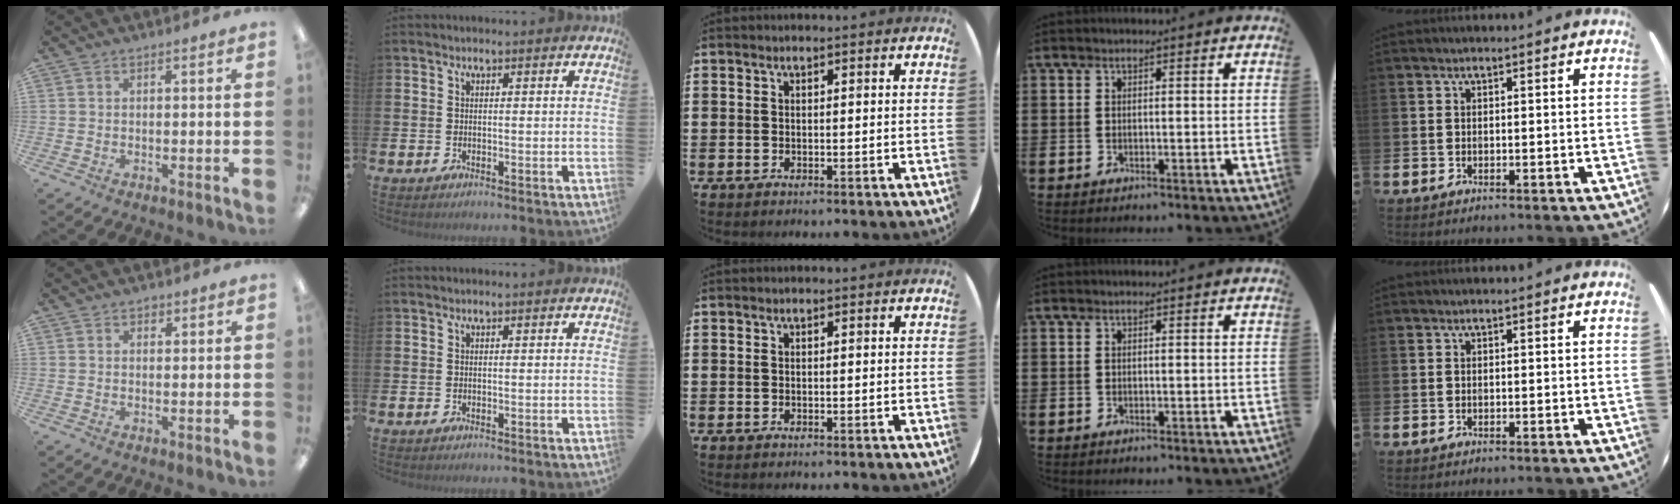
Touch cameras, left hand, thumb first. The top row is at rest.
{"thumb": {"total": 1.1, "force": [0.8, 0.7, 0.4], "torque": [0.000, -0.001, 0.012]}}